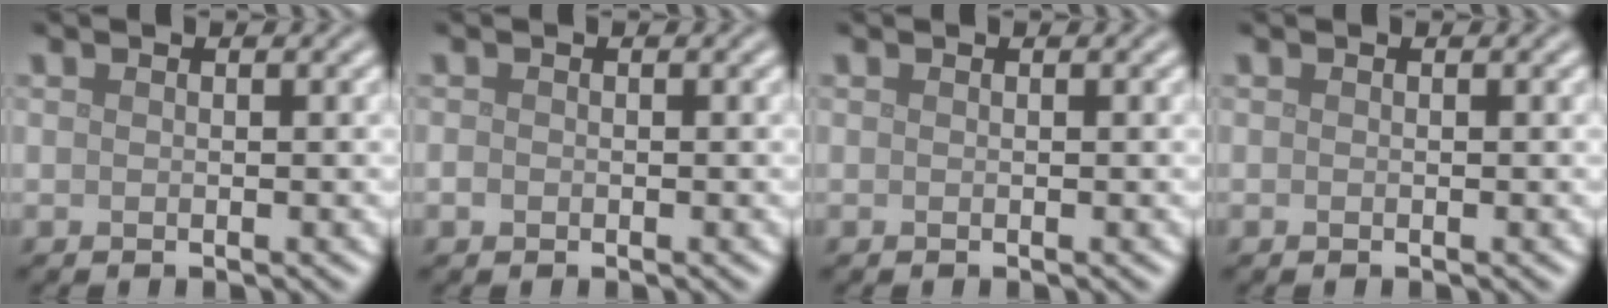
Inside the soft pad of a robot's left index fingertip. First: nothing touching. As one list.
[{"total": 0.5, "force": [-0.2, 0.5, 0.2], "torque": [-0.002, -0.002, -0.005]}, {"total": 0.0}, {"total": 0.0}]